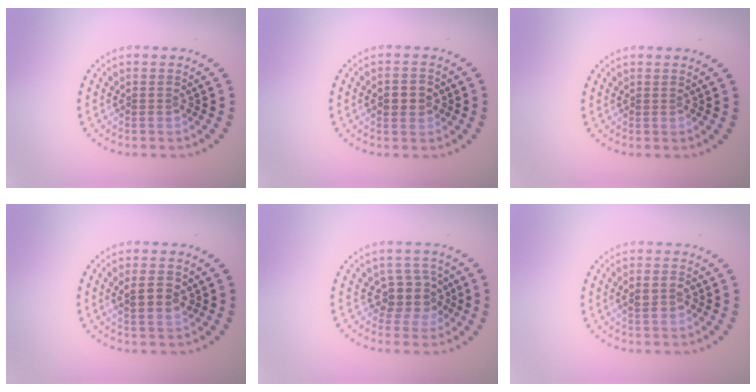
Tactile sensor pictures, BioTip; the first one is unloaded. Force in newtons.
{"total": 2.2, "press": 2.2, "slide": 0.1}
{"total": 0.0}
{"total": 2.8, "press": 2.7, "slide": 0.6}
{"total": 2.9, "press": 2.4, "slide": 1.7}
{"total": 1.9, "press": 1.9, "slide": 0.1}